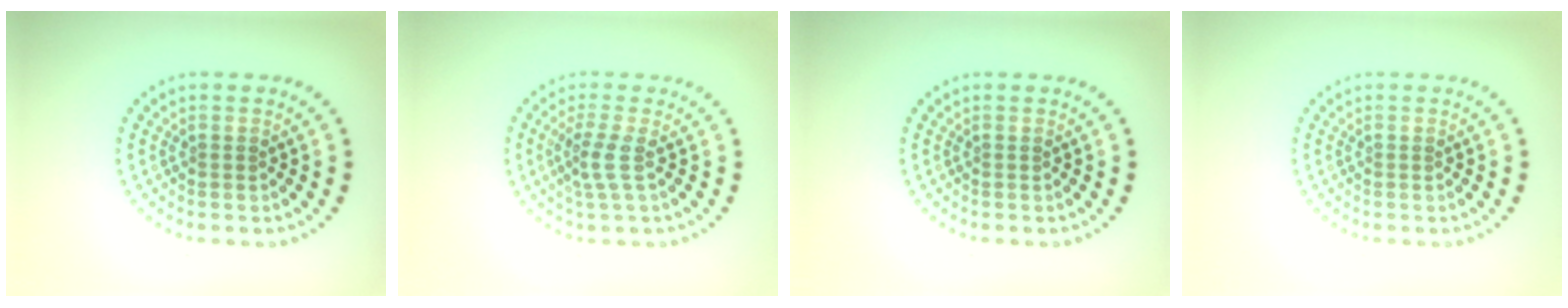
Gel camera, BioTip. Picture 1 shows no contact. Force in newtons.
{"total": 2.3, "press": 1.6, "slide": 1.5}
{"total": 0.0}
{"total": 0.0}